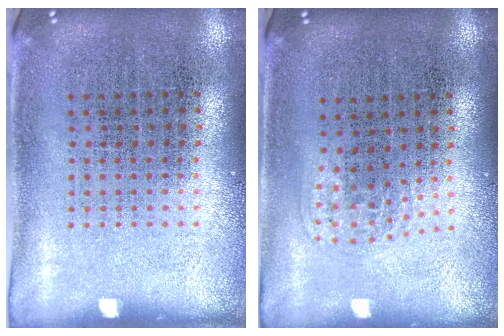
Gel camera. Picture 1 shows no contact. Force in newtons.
{"total": 1.0, "press": 0.7, "slide": 0.7}